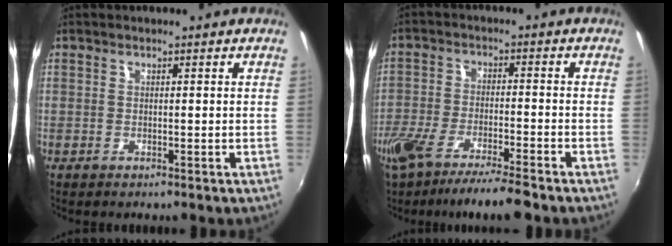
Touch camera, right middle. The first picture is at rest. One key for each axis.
{"total": 11.6, "fx": -9.2, "fy": 1.4, "fz": 6.9, "tx": -0.144, "ty": -0.030, "tz": -0.159}